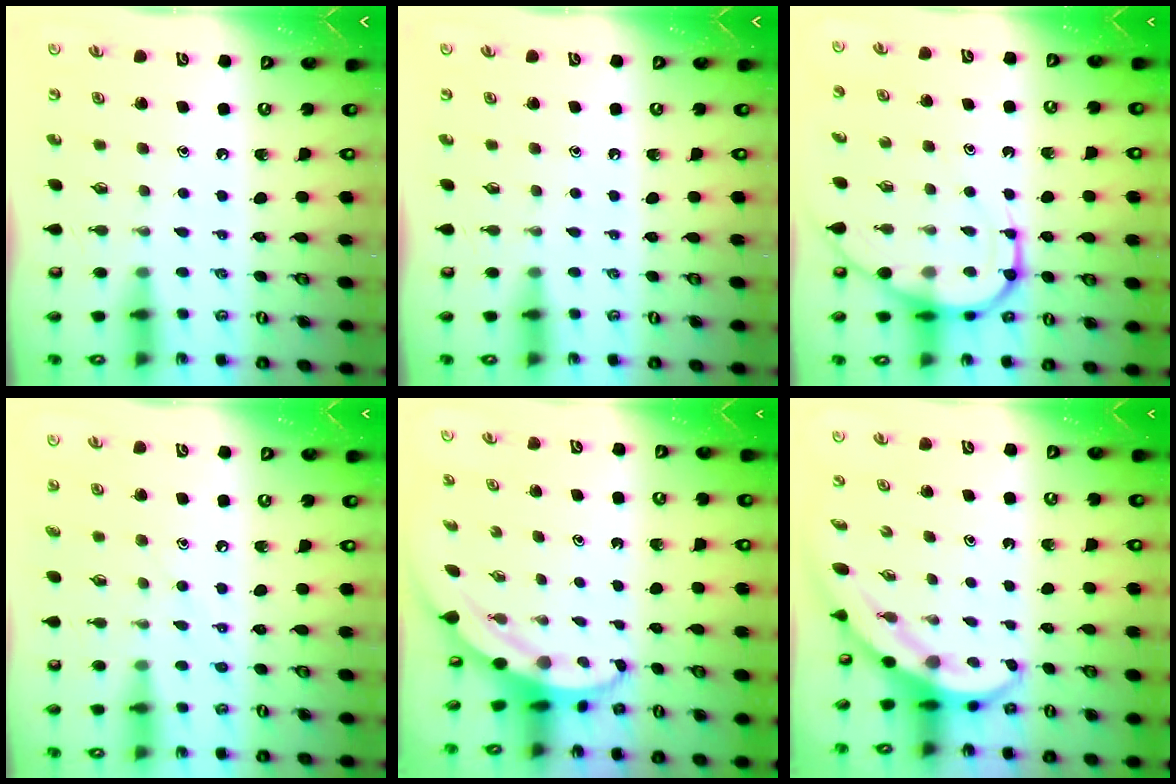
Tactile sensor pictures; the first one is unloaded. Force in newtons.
{"total": 0.0}
{"total": 9.7, "press": 9.7, "slide": 0.9}
{"total": 6.4, "press": 6.4, "slide": 0.4}
{"total": 3.8, "press": 3.7, "slide": 0.5}
{"total": 4.0, "press": 3.9, "slide": 0.4}